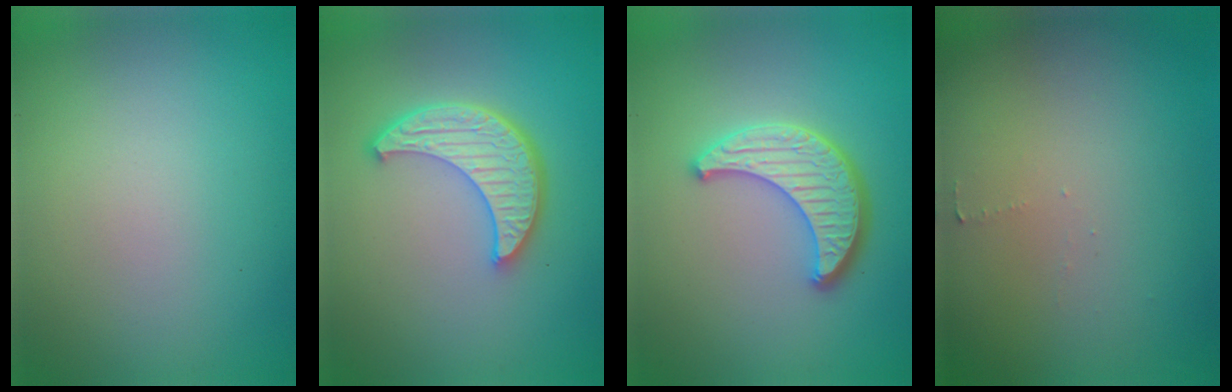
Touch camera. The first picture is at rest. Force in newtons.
{"total": 5.5, "press": 4.2, "slide": 3.6}
{"total": 4.5, "press": 4.1, "slide": 1.9}
{"total": 0.5, "press": 0.5, "slide": 0.1}